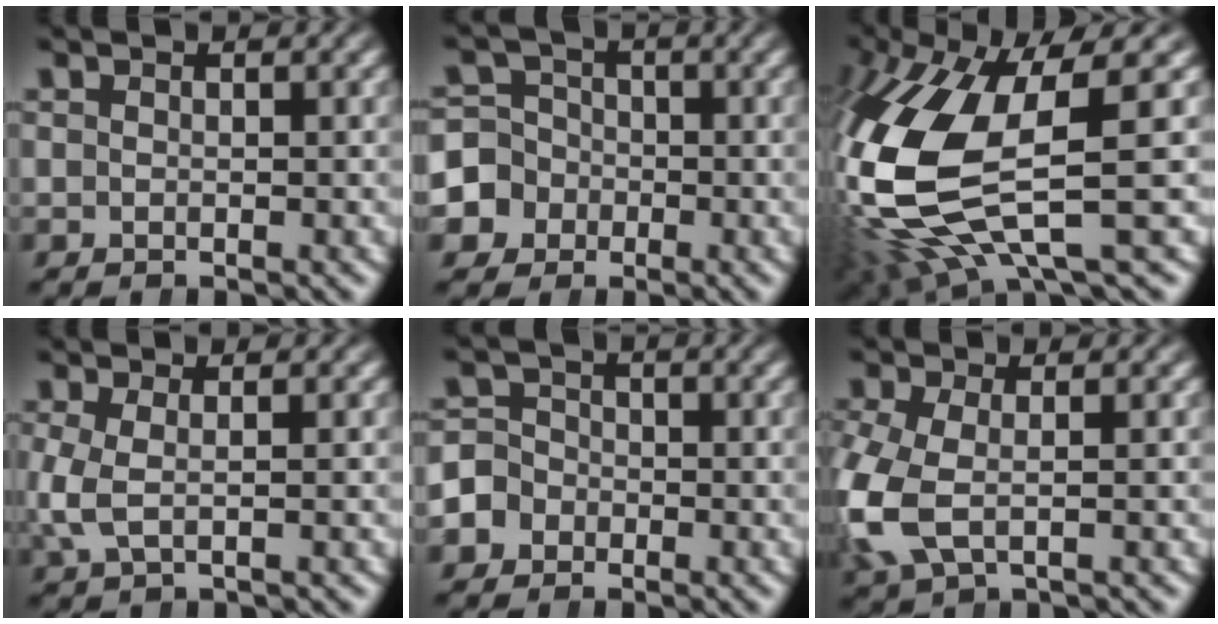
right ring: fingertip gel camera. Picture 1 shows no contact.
{"total": 9.9, "force": [-2.7, 9.2, 2.5], "torque": [-0.063, -0.038, -0.048]}
{"total": 12.7, "force": [-1.2, 6.9, 10.6], "torque": [-0.255, -0.032, 0.003]}
{"total": 2.5, "force": [0.0, 1.2, 2.2], "torque": [-0.064, -0.009, 0.010]}
{"total": 5.3, "force": [-1.6, 4.9, 1.3], "torque": [-0.025, -0.012, -0.031]}
{"total": 5.4, "force": [-0.7, 4.1, 3.5], "torque": [-0.119, -0.022, 0.001]}